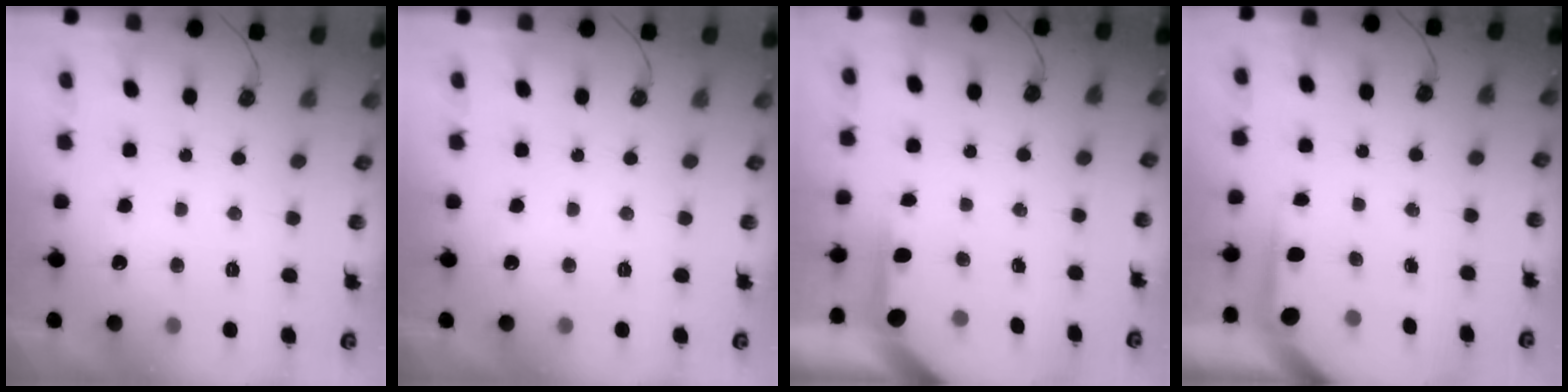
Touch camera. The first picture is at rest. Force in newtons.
{"total": 0.0}
{"total": 3.9, "press": 3.8, "slide": 0.3}
{"total": 3.8, "press": 3.8, "slide": 0.4}